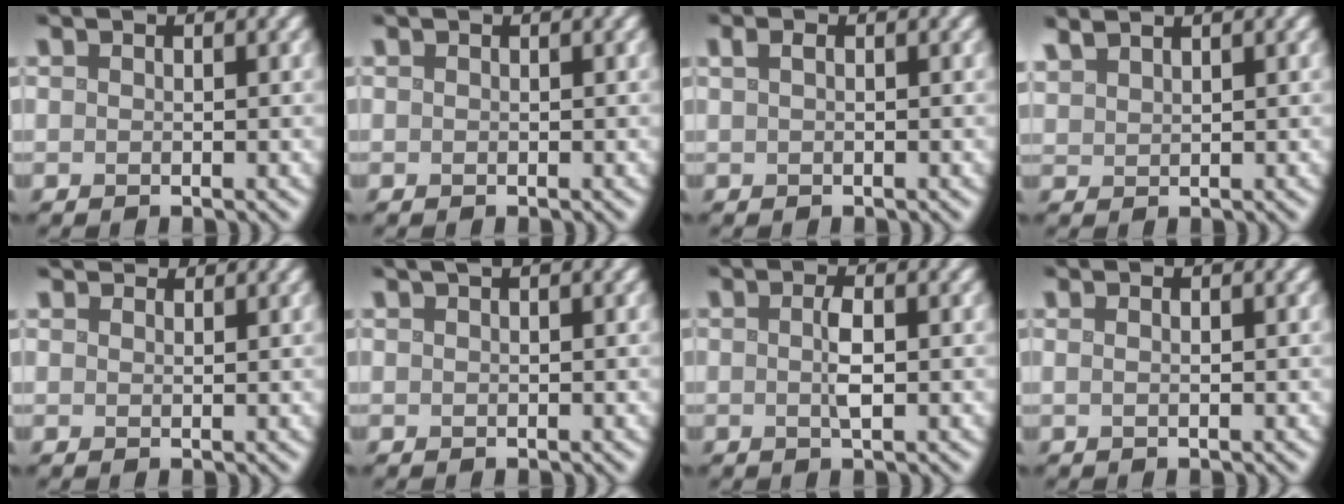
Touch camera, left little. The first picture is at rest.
{"total": 0.0}
{"total": 0.9, "force": [0.4, 0.3, 0.8], "torque": [-0.019, 0.006, 0.007]}
{"total": 1.6, "force": [1.5, 0.2, 0.5], "torque": [-0.011, 0.008, 0.034]}
{"total": 2.5, "force": [2.4, 0.6, 0.7], "torque": [-0.016, 0.002, 0.031]}
{"total": 0.9, "force": [0.5, 0.2, 0.7], "torque": [-0.010, 0.006, 0.008]}
{"total": 1.9, "force": [0.0, 0.3, 1.8], "torque": [-0.036, 0.002, -0.001]}
{"total": 1.5, "force": [0.4, 0.6, 1.3], "torque": [-0.010, -0.003, -0.009]}